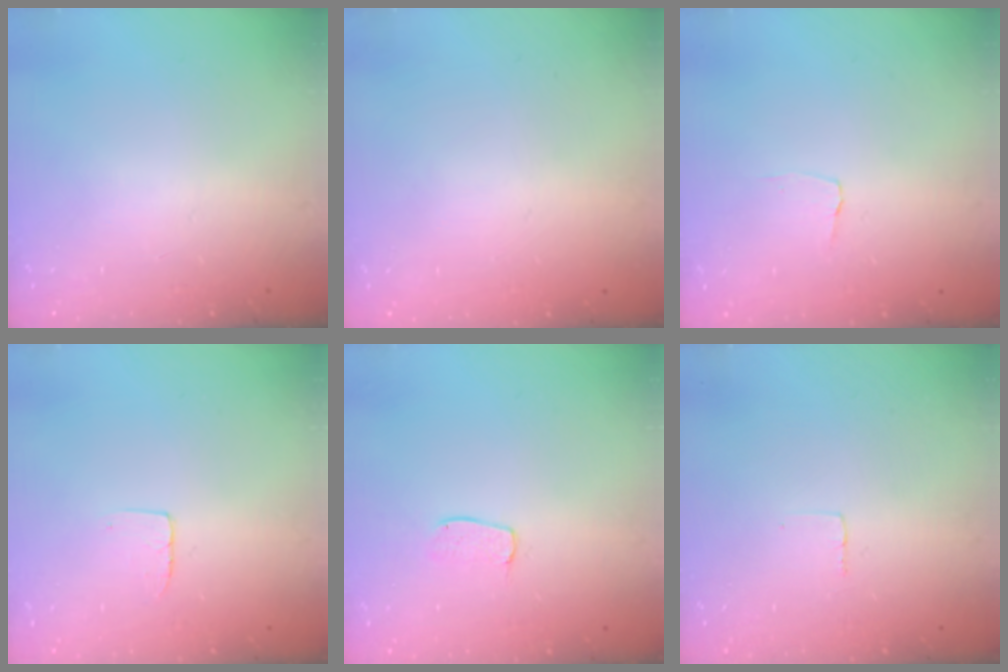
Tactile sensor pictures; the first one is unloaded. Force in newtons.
{"total": 0.0}
{"total": 2.9, "press": 2.8, "slide": 0.3}
{"total": 3.8, "press": 3.8, "slide": 0.2}
{"total": 4.5, "press": 4.5, "slide": 0.3}
{"total": 2.4, "press": 2.4, "slide": 0.1}